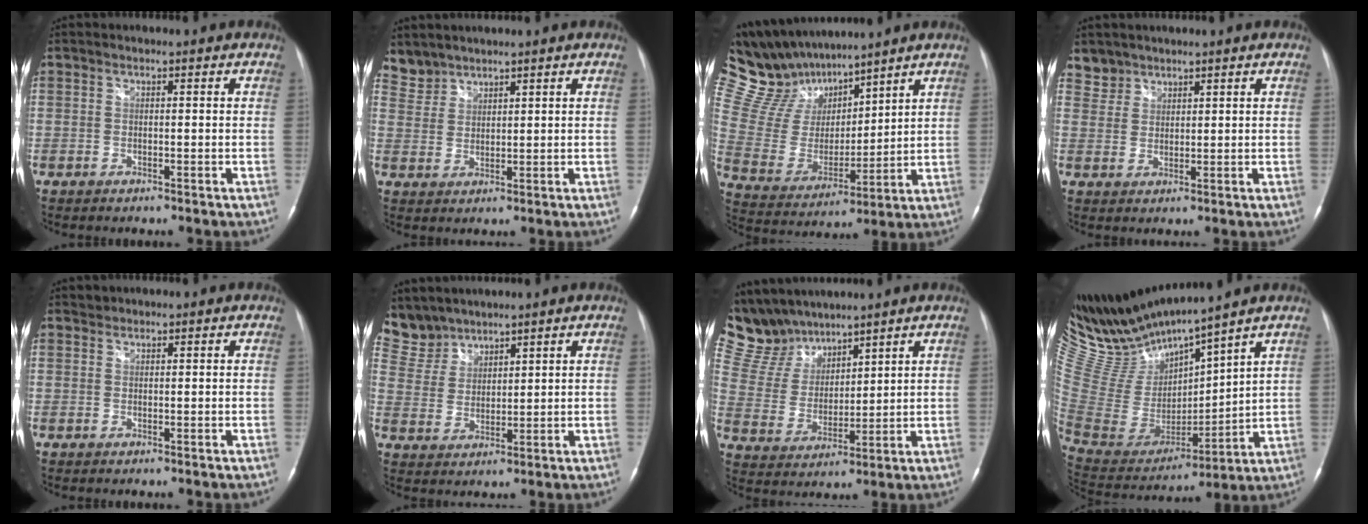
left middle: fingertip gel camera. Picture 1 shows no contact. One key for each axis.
{"total": 4.0, "fx": 3.7, "fy": 1.3, "fz": -0.6, "tx": 0.012, "ty": 0.010, "tz": 0.083}
{"total": 15.5, "fx": 13.5, "fy": 5.1, "fz": 5.5, "tx": -0.127, "ty": 0.023, "tz": 0.269}
{"total": 3.2, "fx": 2.7, "fy": 1.7, "fz": -0.7, "tx": 0.021, "ty": 0.007, "tz": 0.051}
{"total": 0.7, "fx": 0.6, "fy": 0.3, "fz": -0.2, "tx": 0.000, "ty": 0.004, "tz": 0.008}
{"total": 6.8, "fx": 6.3, "fy": 2.5, "fz": -0.3, "tx": 0.001, "ty": 0.009, "tz": 0.143}
{"total": 10.7, "fx": 10.0, "fy": 3.7, "fz": 1.6, "tx": -0.054, "ty": 0.020, "tz": 0.214}
{"total": 17.2, "fx": 15.8, "fy": 0.3, "fz": 6.8, "tx": -0.149, "ty": -0.018, "tz": 0.323}